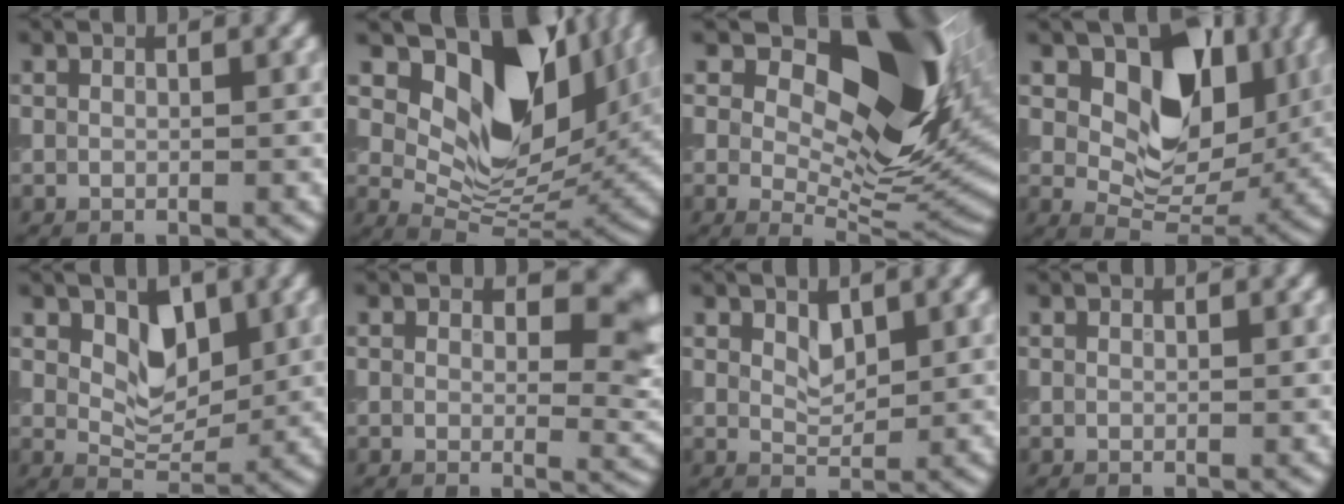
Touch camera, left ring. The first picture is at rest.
{"total": 12.8, "force": [5.0, 7.4, 9.2], "torque": [-0.142, -0.011, 0.096]}
{"total": 13.9, "force": [5.0, 7.0, 11.0], "torque": [-0.139, 0.002, 0.081]}
{"total": 9.3, "force": [2.8, 6.1, 6.4], "torque": [-0.093, -0.014, 0.038]}
{"total": 3.9, "force": [1.5, 2.4, 2.7], "torque": [-0.046, -0.008, 0.024]}
{"total": 5.5, "force": [1.6, 3.2, 4.2], "torque": [-0.040, -0.008, 0.022]}
{"total": 1.7, "force": [0.9, 0.9, 1.0], "torque": [-0.017, -0.005, 0.022]}
{"total": 0.0}